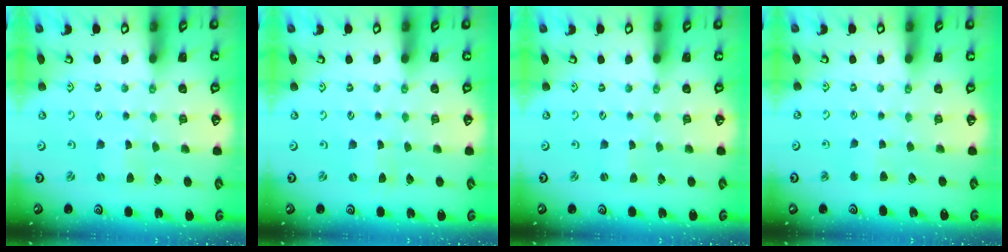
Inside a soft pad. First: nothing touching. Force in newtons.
{"total": 0.0}
{"total": 0.0}
{"total": 2.0, "press": 2.0, "slide": 0.4}